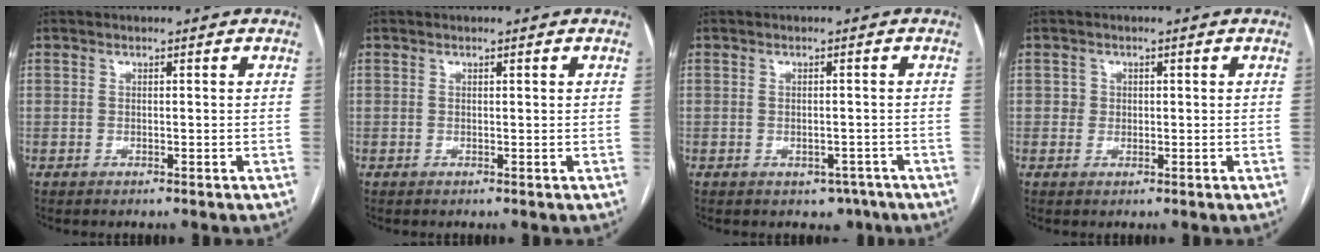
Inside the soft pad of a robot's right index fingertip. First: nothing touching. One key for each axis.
{"total": 0.0}
{"total": 2.6, "fx": -1.6, "fy": 1.7, "fz": 1.0, "tx": -0.006, "ty": 0.004, "tz": -0.013}
{"total": 1.2, "fx": 0.2, "fy": 1.2, "fz": -0.1, "tx": 0.008, "ty": 0.002, "tz": 0.001}